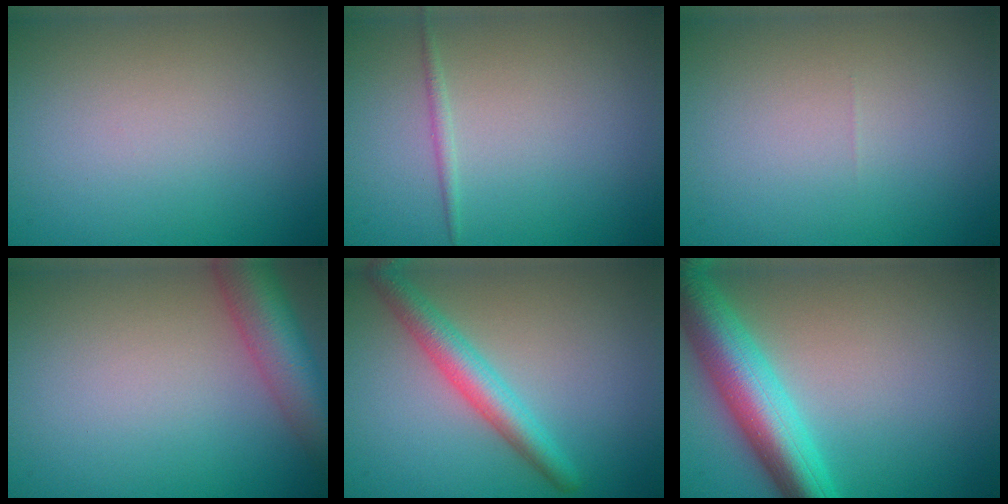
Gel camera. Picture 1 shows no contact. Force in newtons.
{"total": 0.8, "press": 0.8, "slide": 0.0}
{"total": 0.0}
{"total": 6.7, "press": 6.7, "slide": 0.3}
{"total": 3.8, "press": 3.8, "slide": 0.1}
{"total": 7.7, "press": 7.7, "slide": 0.3}